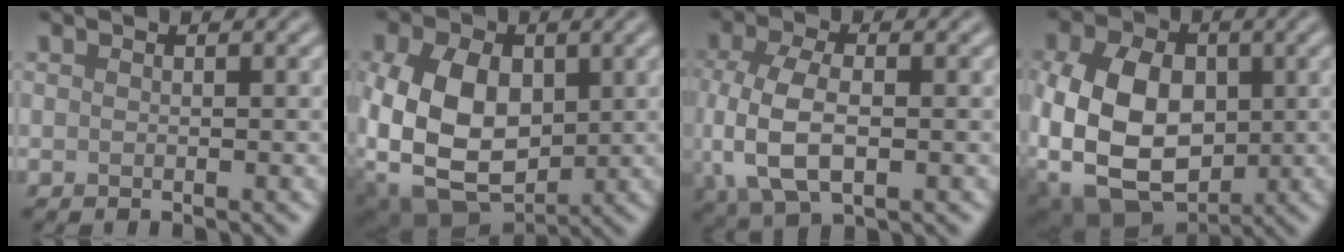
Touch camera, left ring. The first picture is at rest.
{"total": 10.9, "force": [0.0, 7.7, 7.7], "torque": [-0.168, -0.013, 0.004]}
{"total": 6.9, "force": [-0.8, 3.6, 5.8], "torque": [-0.134, -0.007, -0.015]}
{"total": 11.6, "force": [-1.2, 8.2, 8.1], "torque": [-0.171, -0.013, -0.026]}